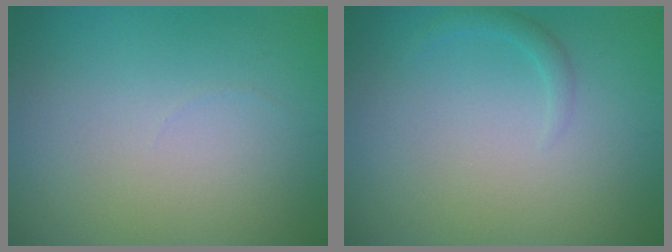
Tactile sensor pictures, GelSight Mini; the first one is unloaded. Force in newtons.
{"total": 1.0, "press": 1.0, "slide": 0.1}